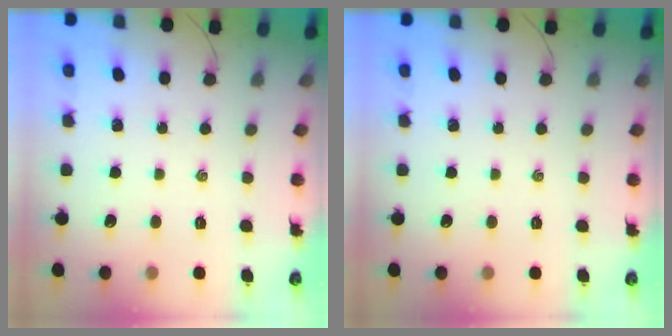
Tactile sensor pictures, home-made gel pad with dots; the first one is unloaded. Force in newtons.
{"total": 0.0}